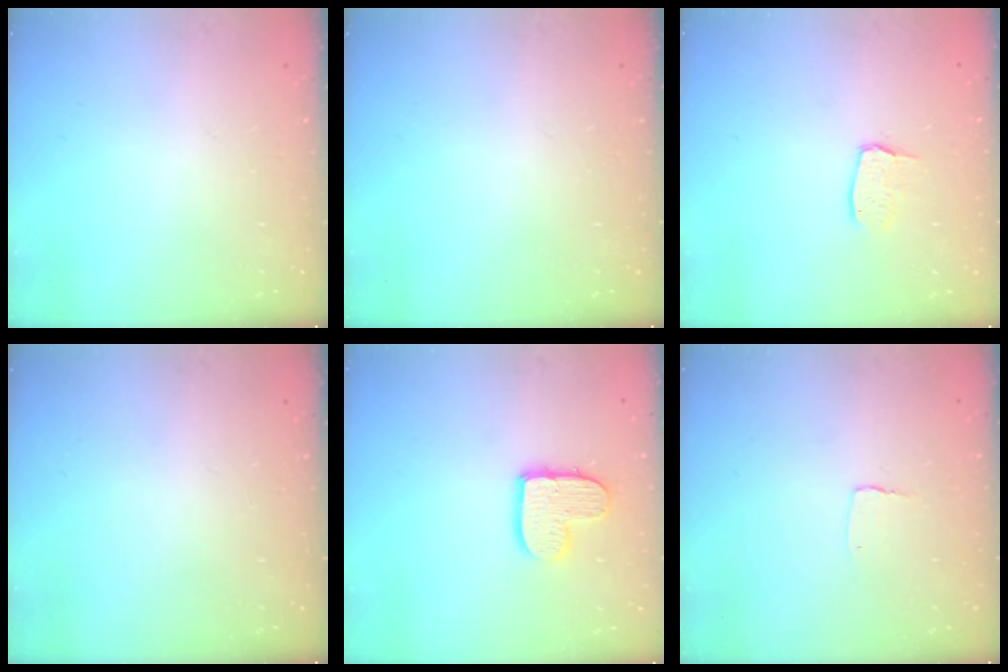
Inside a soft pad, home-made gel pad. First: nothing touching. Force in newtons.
{"total": 0.0}
{"total": 3.0, "press": 3.0, "slide": 0.2}
{"total": 0.0}
{"total": 10.1, "press": 10.1, "slide": 0.7}
{"total": 2.7, "press": 2.7, "slide": 0.2}